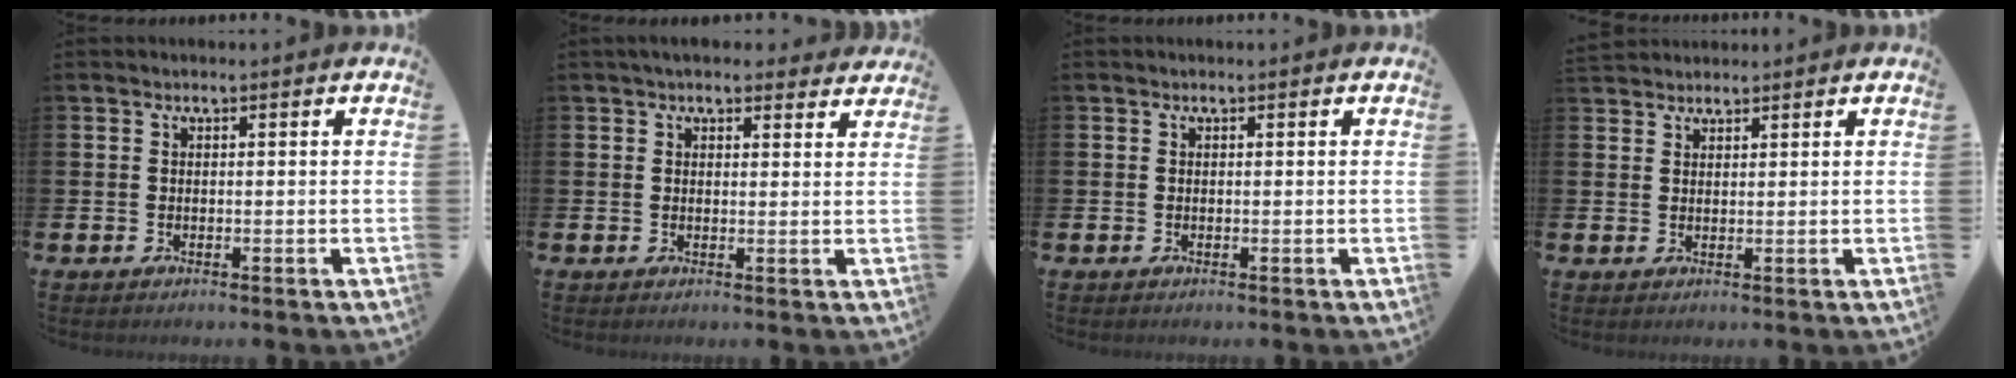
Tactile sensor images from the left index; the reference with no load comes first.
{"total": 3.2, "force": [3.0, 1.0, 0.6], "torque": [-0.009, -0.010, 0.052]}
{"total": 0.0}
{"total": 2.1, "force": [2.0, 0.6, -0.1], "torque": [0.004, -0.005, 0.037]}